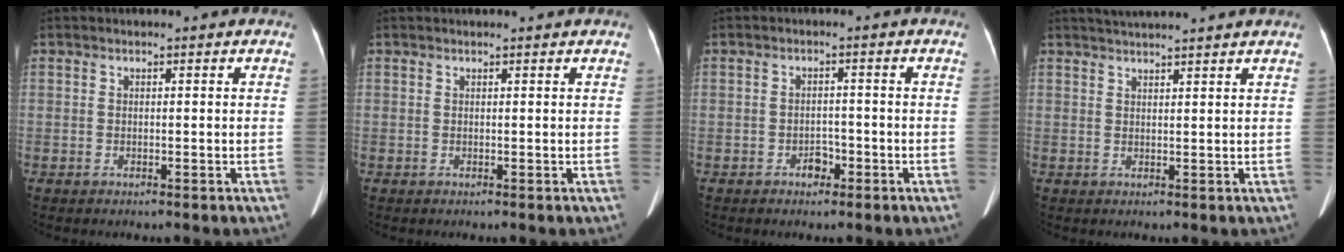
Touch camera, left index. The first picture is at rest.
{"total": 1.4, "force": [1.3, 0.0, 0.4], "torque": [-0.009, 0.012, 0.017]}
{"total": 2.2, "force": [-1.4, 1.3, 1.0], "torque": [-0.013, 0.005, -0.019]}
{"total": 6.4, "force": [5.8, -1.1, 2.5], "torque": [-0.036, 0.028, 0.078]}